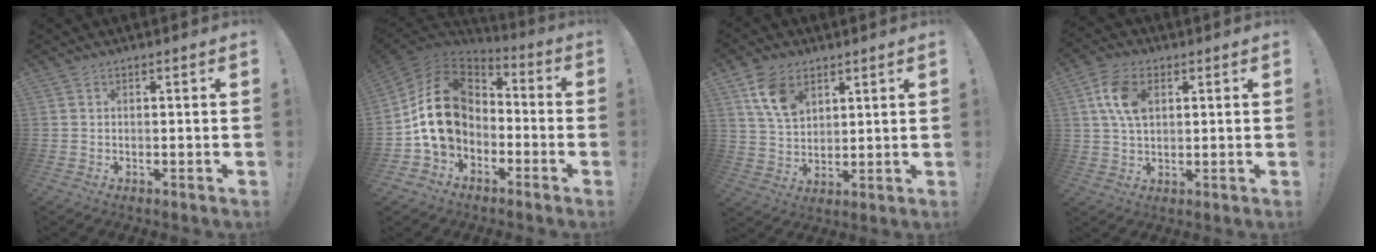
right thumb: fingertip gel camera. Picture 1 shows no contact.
{"total": 19.1, "force": [-0.1, 14.6, 12.2], "torque": [-0.215, 0.020, 0.011]}
{"total": 10.7, "force": [5.8, 6.9, 5.8], "torque": [-0.100, -0.015, 0.113]}
{"total": 10.2, "force": [3.0, 6.6, 7.2], "torque": [-0.141, 0.008, 0.059]}